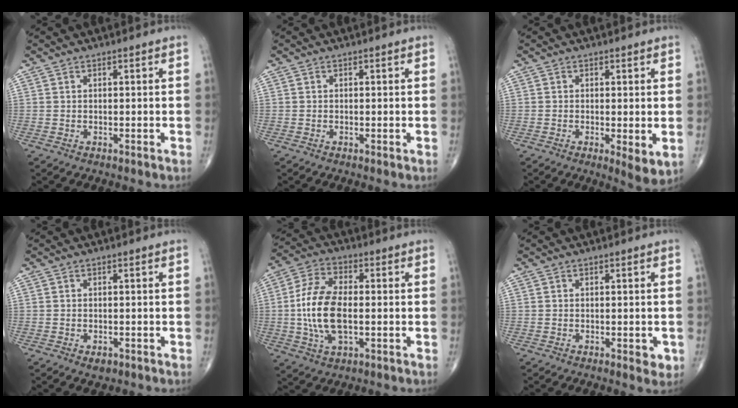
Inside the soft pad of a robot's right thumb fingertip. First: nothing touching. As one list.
[{"total": 0.0}, {"total": 4.5, "force": [-0.7, 1.3, 4.3], "torque": [-0.068, -0.016, -0.013]}, {"total": 1.7, "force": [-0.8, 1.1, 1.1], "torque": [-0.012, 0.000, -0.008]}, {"total": 13.0, "force": [-0.9, 6.5, 11.2], "torque": [-0.229, 0.010, -0.019]}, {"total": 2.6, "force": [-0.8, 1.2, 2.1], "torque": [-0.018, -0.002, -0.009]}]